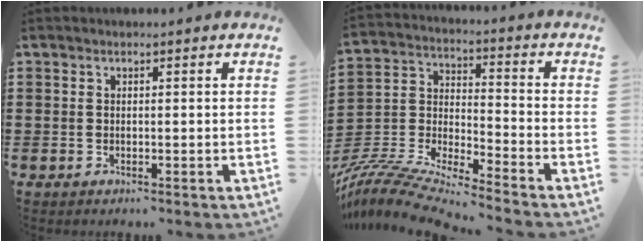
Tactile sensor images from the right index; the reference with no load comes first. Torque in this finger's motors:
{"motor_torque": [0.05, 0.19, 0.40, 0.12]}